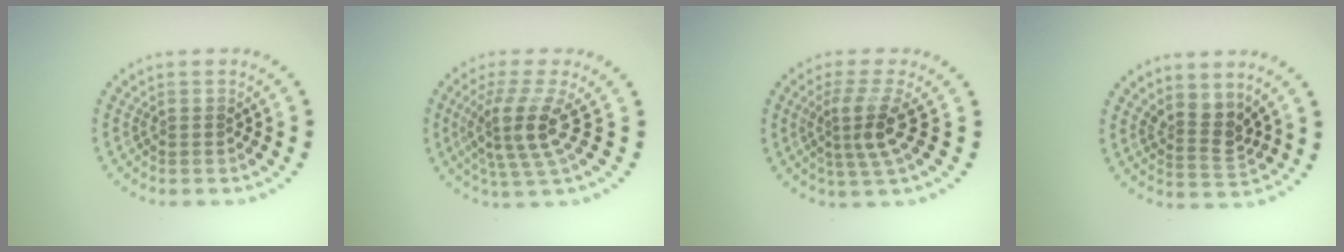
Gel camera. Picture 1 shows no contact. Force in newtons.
{"total": 4.2, "press": 3.1, "slide": 2.7}
{"total": 3.2, "press": 2.2, "slide": 2.4}
{"total": 2.5, "press": 1.8, "slide": 1.7}